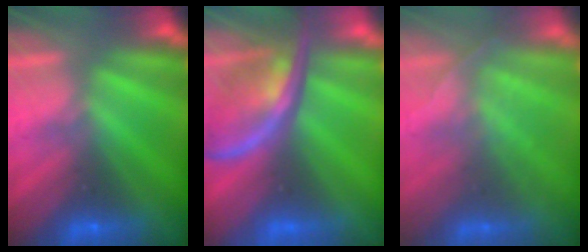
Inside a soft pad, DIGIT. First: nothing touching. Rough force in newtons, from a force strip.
{"total": 2.5}
{"total": 1.7}